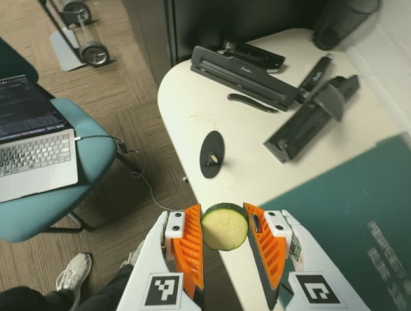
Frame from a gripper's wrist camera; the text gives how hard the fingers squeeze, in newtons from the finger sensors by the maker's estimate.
{"total": 10.1, "left": 10.2, "right": 9.9}